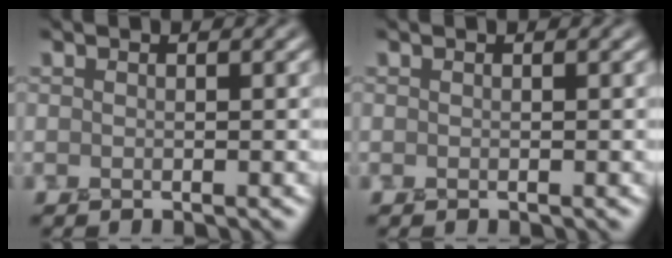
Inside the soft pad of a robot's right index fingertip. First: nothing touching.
{"total": 0.0}